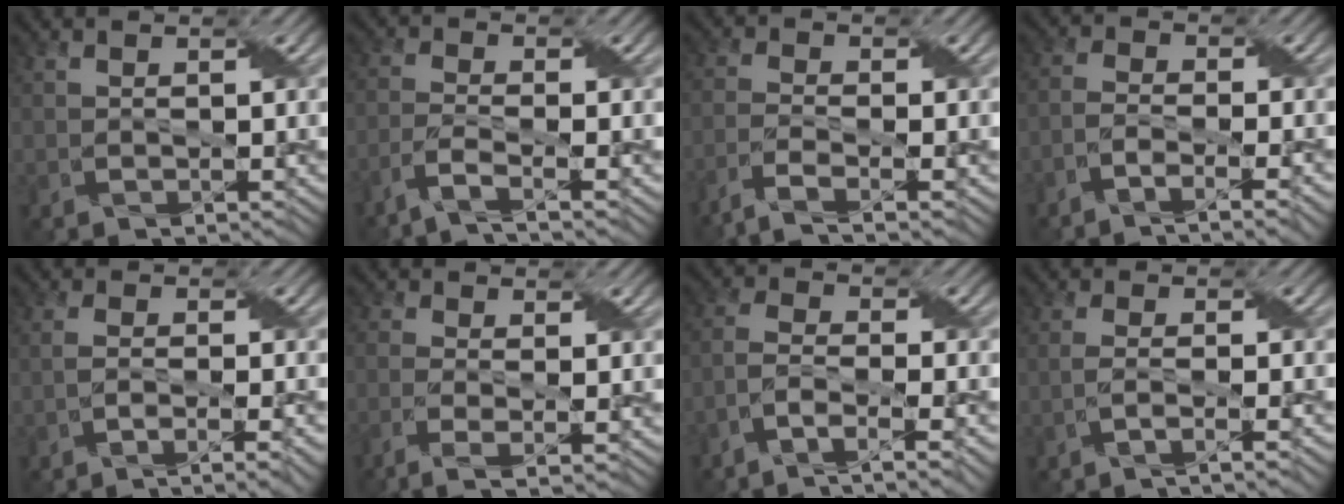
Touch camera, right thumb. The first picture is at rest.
{"total": 4.2, "force": [-3.0, 0.8, 2.8], "torque": [-0.055, 0.000, -0.069]}
{"total": 5.0, "force": [-3.6, 1.1, 3.3], "torque": [-0.062, -0.003, -0.079]}
{"total": 5.4, "force": [-3.9, 1.1, 3.6], "torque": [-0.064, -0.001, -0.074]}
{"total": 4.9, "force": [-2.9, 1.0, 3.8], "torque": [-0.061, 0.000, -0.051]}
{"total": 4.5, "force": [-2.3, 1.3, 3.6], "torque": [-0.068, -0.004, -0.053]}
{"total": 6.9, "force": [-4.9, 1.7, 4.6], "torque": [-0.088, 0.002, -0.093]}
{"total": 3.3, "force": [-2.1, 0.5, 2.5], "torque": [-0.034, 0.007, -0.055]}